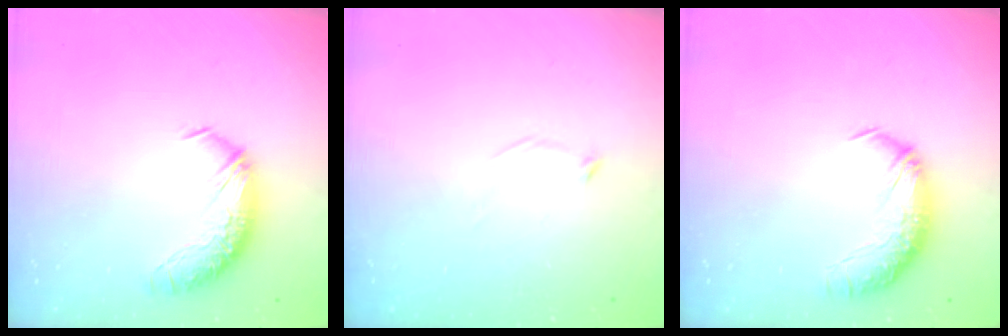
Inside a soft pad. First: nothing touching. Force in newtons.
{"total": 9.9, "press": 9.9, "slide": 0.1}
{"total": 2.3, "press": 1.1, "slide": 2.1}